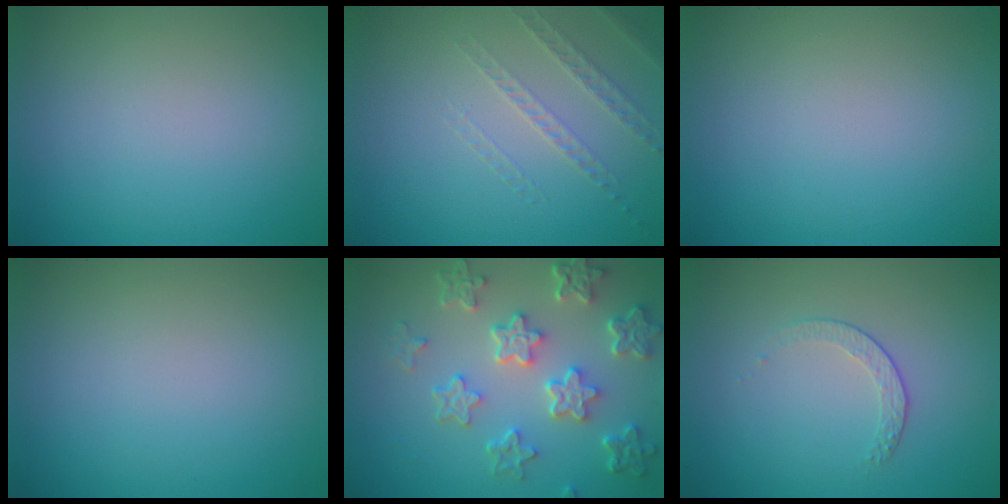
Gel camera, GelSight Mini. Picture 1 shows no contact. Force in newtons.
{"total": 1.4, "press": 1.0, "slide": 0.9}
{"total": 0.0}
{"total": 0.0}
{"total": 6.1, "press": 4.7, "slide": 4.0}
{"total": 1.5, "press": 0.9, "slide": 1.2}